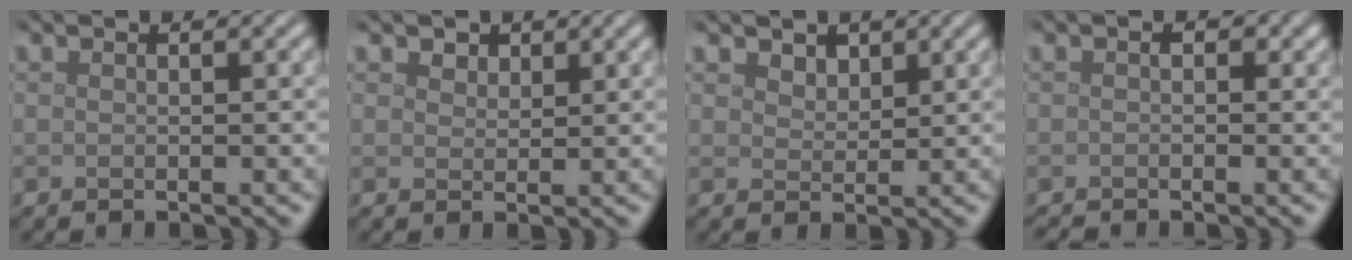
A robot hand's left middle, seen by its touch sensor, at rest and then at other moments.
{"total": 1.3, "force": [0.9, 0.8, 0.3], "torque": [-0.009, -0.002, 0.016]}
{"total": 1.4, "force": [1.2, 0.8, 0.3], "torque": [-0.014, -0.007, 0.023]}
{"total": 0.9, "force": [-0.6, 0.5, 0.5], "torque": [-0.011, 0.000, -0.012]}